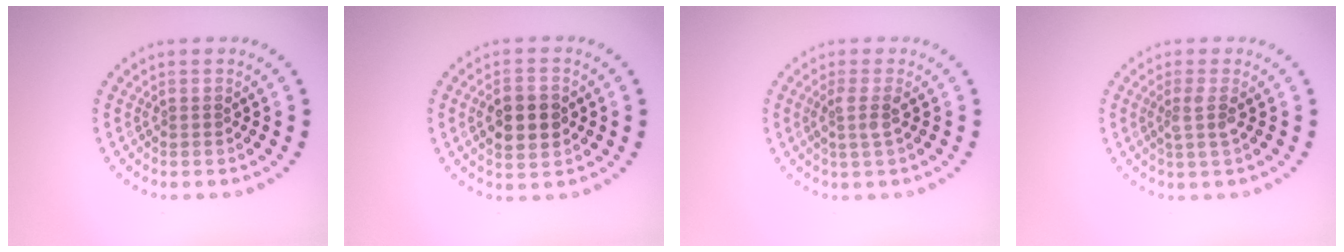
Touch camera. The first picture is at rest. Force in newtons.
{"total": 4.6, "press": 4.6, "slide": 0.2}
{"total": 1.8, "press": 1.3, "slide": 1.2}
{"total": 1.7, "press": 1.3, "slide": 1.1}